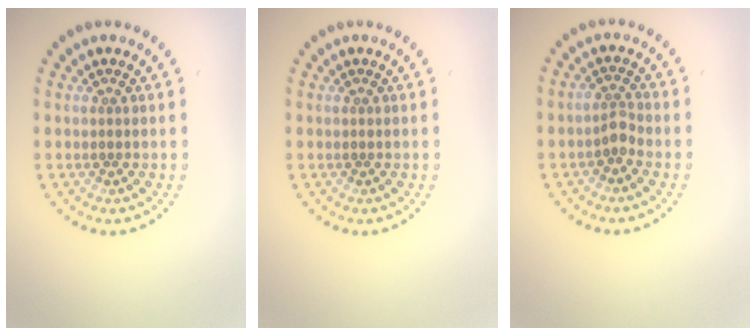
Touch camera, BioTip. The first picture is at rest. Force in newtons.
{"total": 0.0}
{"total": 1.6, "press": 1.3, "slide": 1.0}